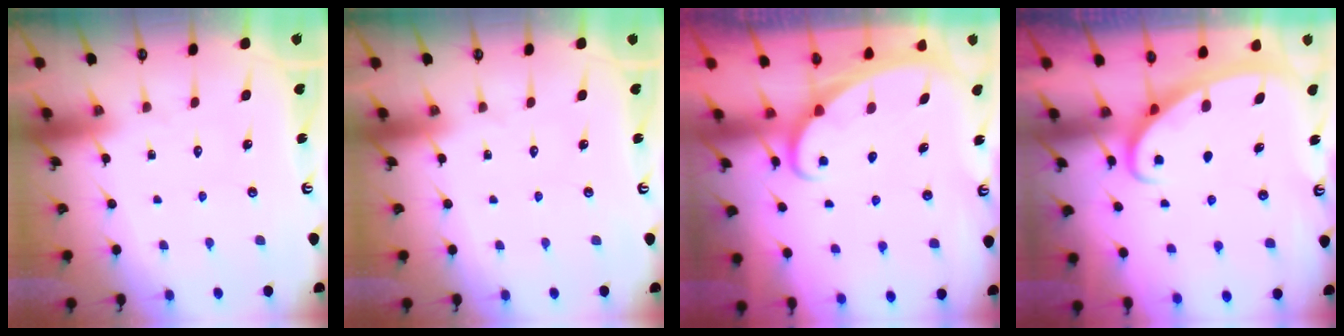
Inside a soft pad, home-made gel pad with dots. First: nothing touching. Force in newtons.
{"total": 0.0}
{"total": 2.1, "press": 2.1, "slide": 0.1}
{"total": 2.7, "press": 2.7, "slide": 0.4}